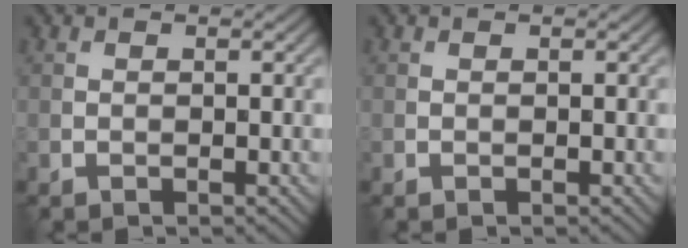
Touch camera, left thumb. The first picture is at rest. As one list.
[{"total": 0.0}]